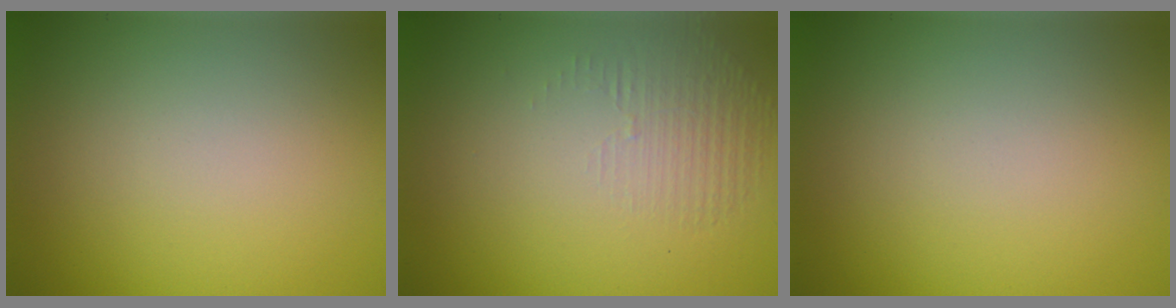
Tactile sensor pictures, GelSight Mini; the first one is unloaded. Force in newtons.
{"total": 1.4, "press": 0.1, "slide": 1.4}
{"total": 0.0}